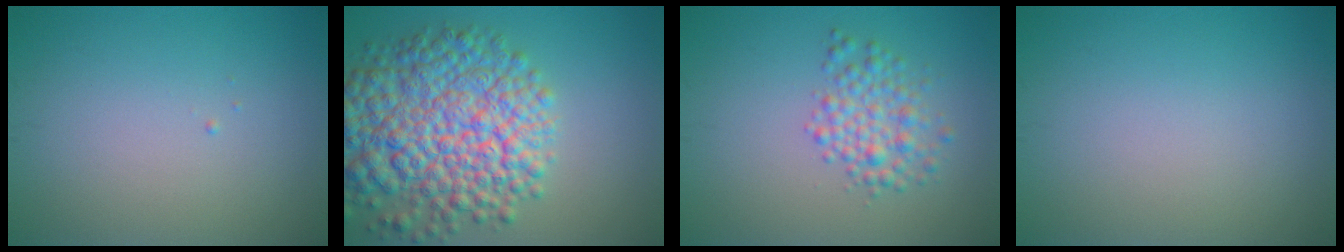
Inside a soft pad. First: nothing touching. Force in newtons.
{"total": 10.9, "press": 10.9, "slide": 0.5}
{"total": 3.1, "press": 3.1, "slide": 0.0}
{"total": 0.0}